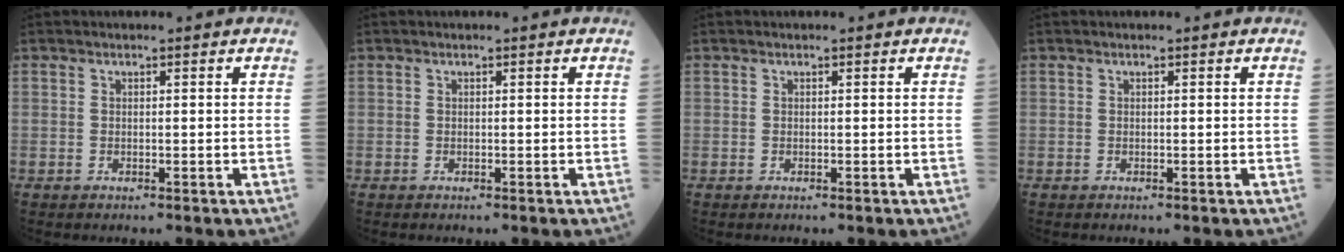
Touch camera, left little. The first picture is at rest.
{"total": 0.0}
{"total": 0.0}
{"total": 0.0}